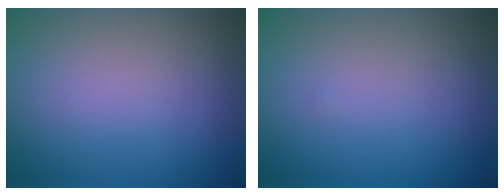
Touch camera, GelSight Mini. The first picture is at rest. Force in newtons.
{"total": 0.0}